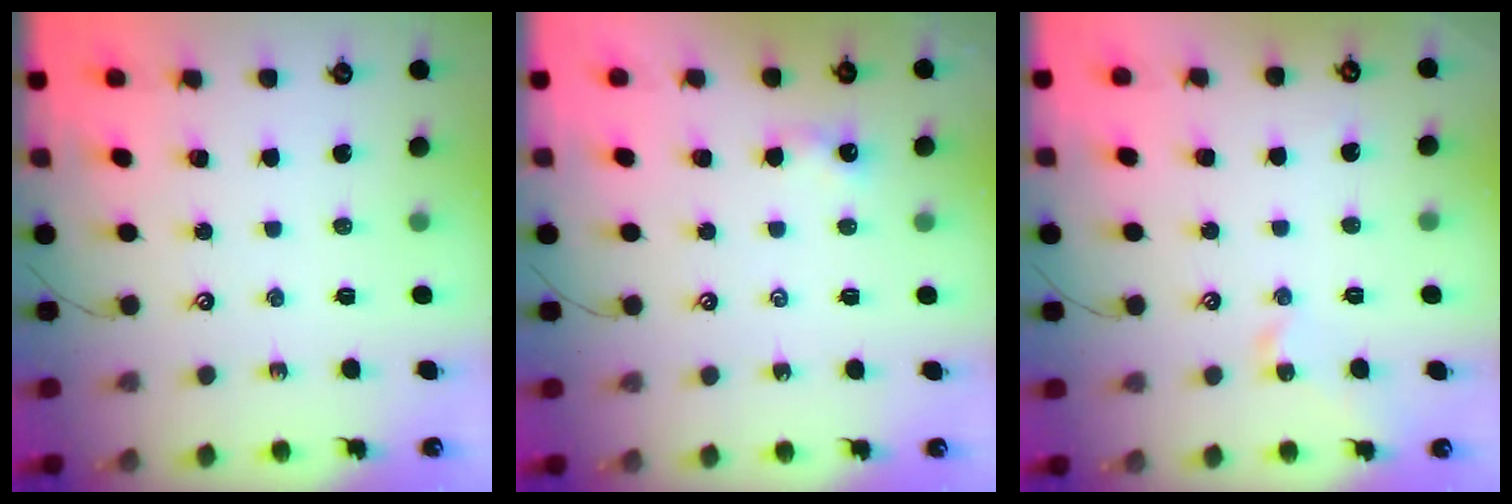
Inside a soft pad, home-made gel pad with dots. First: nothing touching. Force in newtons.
{"total": 2.4, "press": 2.4, "slide": 0.4}
{"total": 1.6, "press": 1.5, "slide": 0.4}